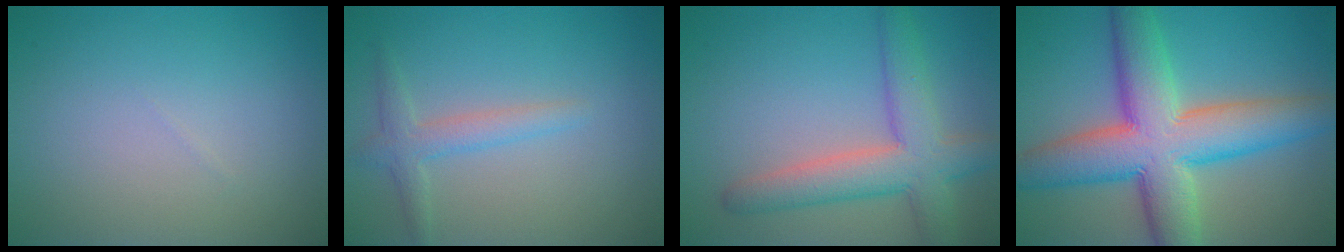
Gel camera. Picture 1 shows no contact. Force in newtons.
{"total": 2.3, "press": 2.3, "slide": 0.1}
{"total": 6.0, "press": 6.0, "slide": 0.4}
{"total": 11.3, "press": 11.3, "slide": 0.6}